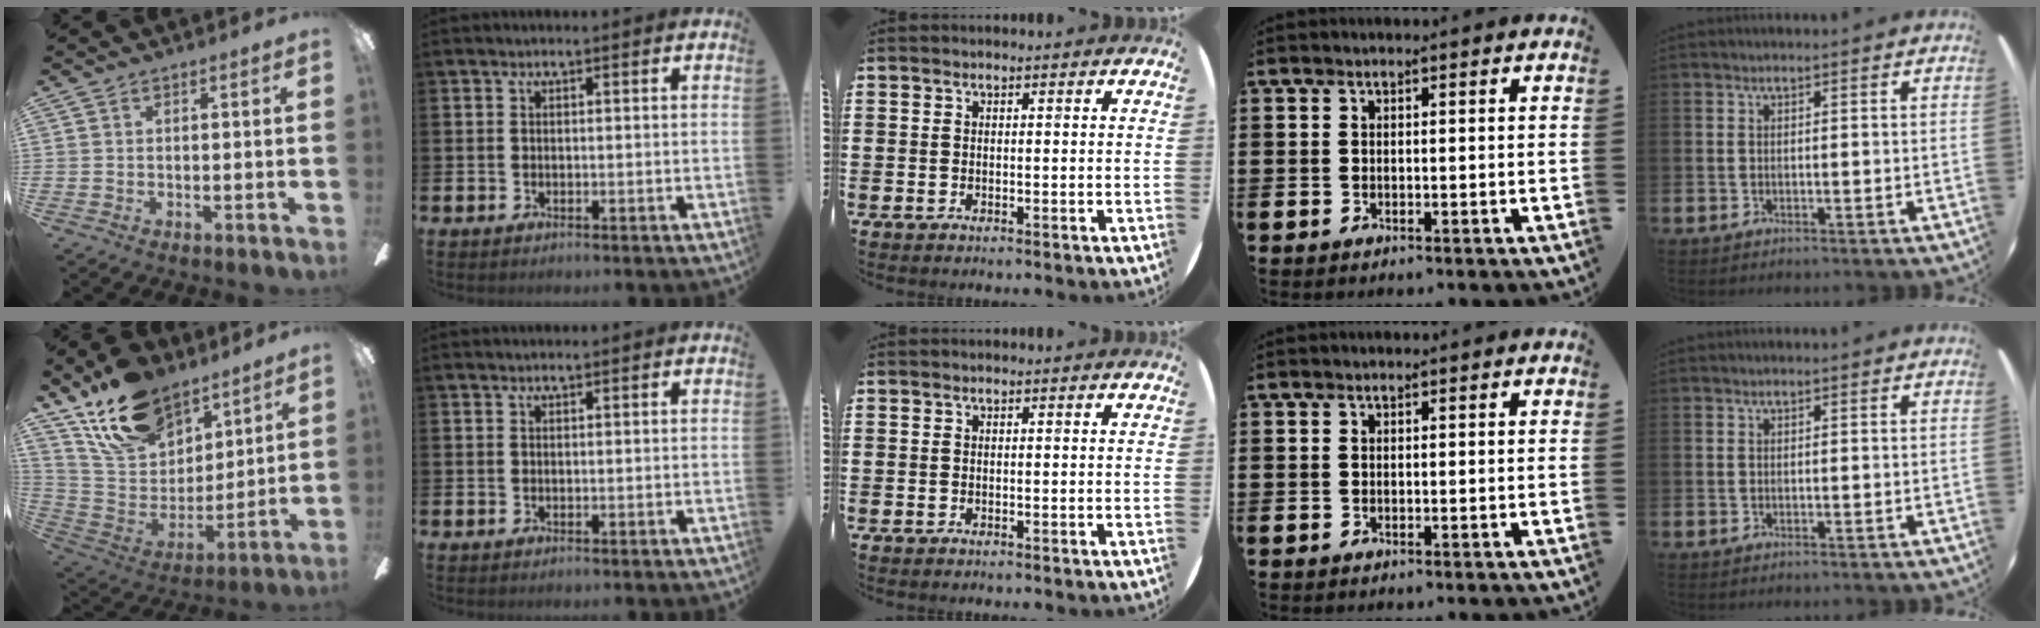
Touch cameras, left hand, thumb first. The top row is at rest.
{"thumb": {"total": 18.6, "force": [13.7, 10.1, 7.4], "torque": [-0.154, -0.074, 0.257]}, "index": {"total": 0.5, "force": [0.5, 0.0, 0.1], "torque": [0.002, -0.001, 0.009]}}